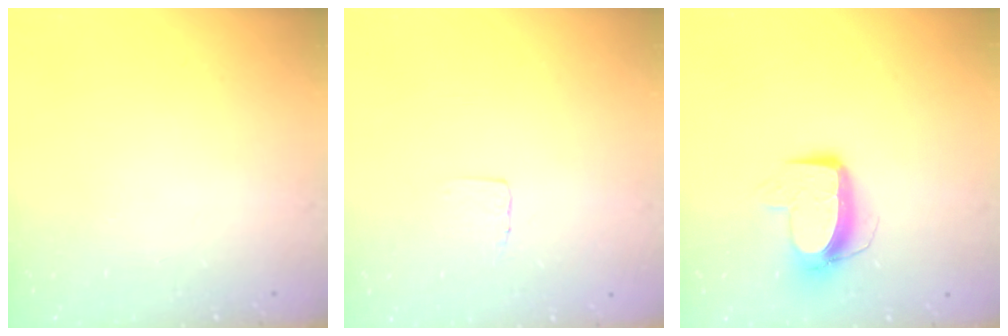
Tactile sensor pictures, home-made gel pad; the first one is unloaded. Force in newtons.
{"total": 4.1, "press": 4.1, "slide": 0.3}
{"total": 10.2, "press": 10.2, "slide": 0.6}